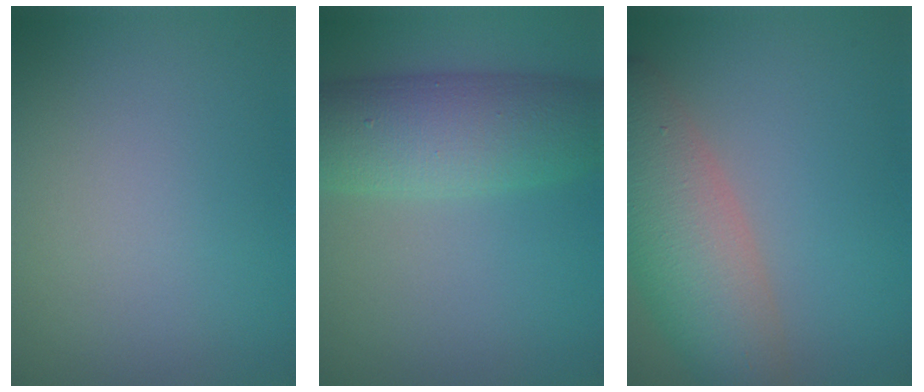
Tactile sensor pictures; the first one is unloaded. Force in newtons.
{"total": 7.6, "press": 7.6, "slide": 0.2}
{"total": 7.5, "press": 7.5, "slide": 0.4}